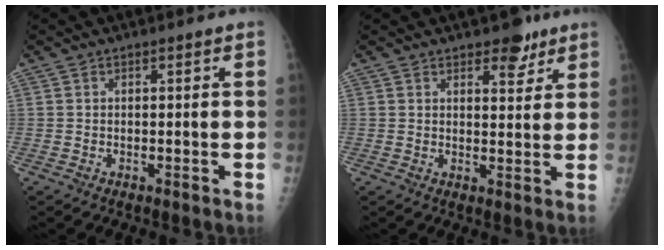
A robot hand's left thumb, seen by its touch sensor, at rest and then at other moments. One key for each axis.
{"total": 5.0, "fx": 3.5, "fy": 2.4, "fz": 2.6, "tx": -0.010, "ty": -0.021, "tz": 0.048}